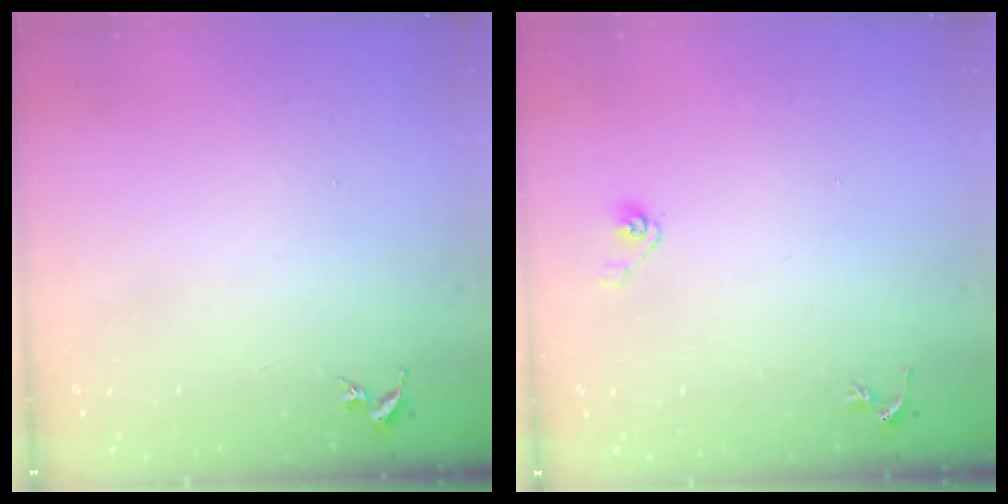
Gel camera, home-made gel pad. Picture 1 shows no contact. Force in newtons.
{"total": 3.9, "press": 3.3, "slide": 2.0}